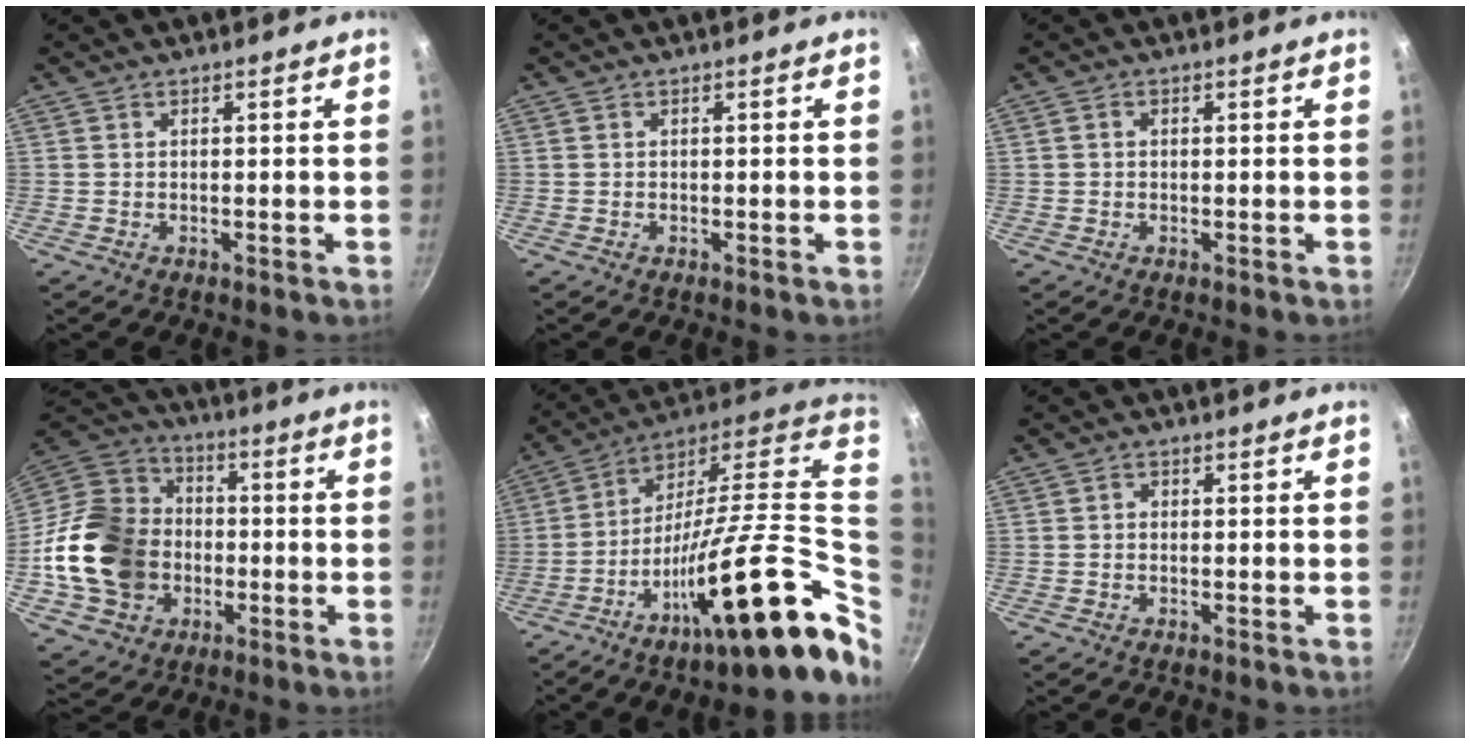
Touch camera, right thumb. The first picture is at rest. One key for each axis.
{"total": 0.0}
{"total": 0.8, "fx": 0.0, "fy": 0.6, "fz": 0.5, "tx": -0.010, "ty": 0.006, "tz": 0.000}
{"total": 21.8, "fx": -3.2, "fy": 17.8, "fz": 12.1, "tx": -0.211, "ty": 0.042, "tz": -0.049}
{"total": 27.8, "fx": -3.8, "fy": 6.2, "fz": 26.8, "tx": -0.392, "ty": -0.007, "tz": -0.072}
{"total": 0.8, "fx": -0.1, "fy": 0.7, "fz": 0.4, "tx": -0.006, "ty": 0.005, "tz": -0.002}